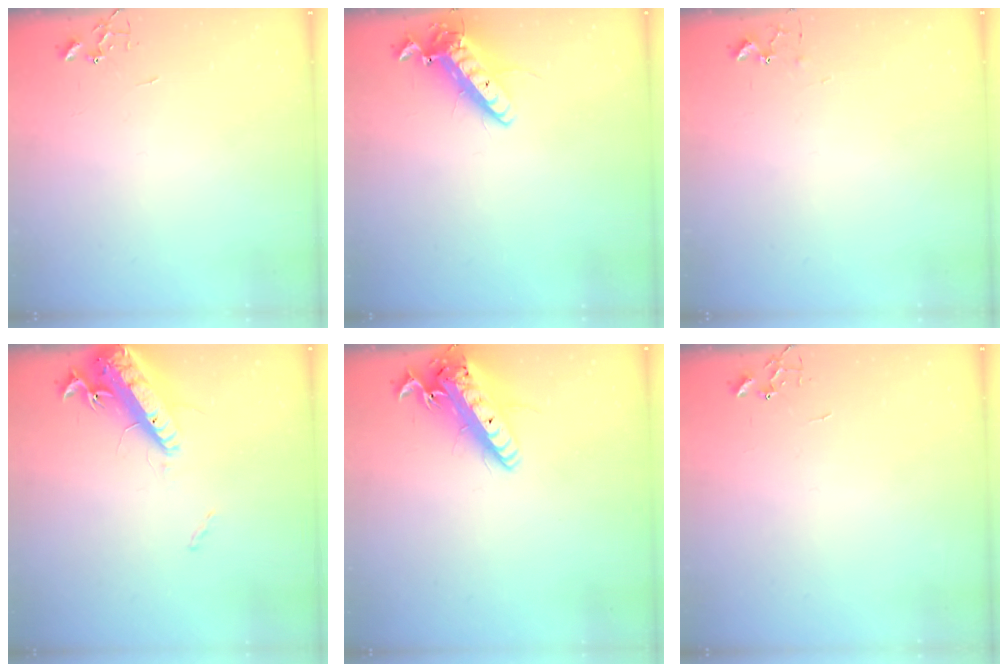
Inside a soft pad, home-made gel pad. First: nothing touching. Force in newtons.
{"total": 14.3, "press": 14.0, "slide": 2.8}
{"total": 5.6, "press": 5.5, "slide": 0.6}
{"total": 16.7, "press": 16.2, "slide": 4.1}
{"total": 19.0, "press": 18.6, "slide": 3.8}
{"total": 0.0}